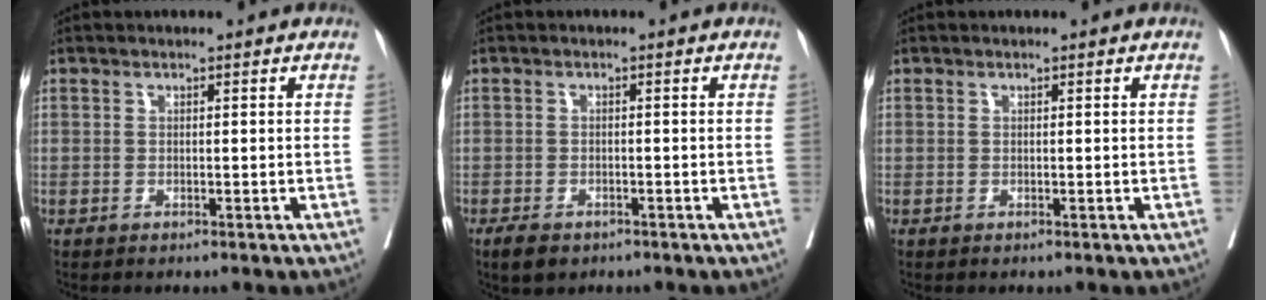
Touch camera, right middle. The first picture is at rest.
{"total": 3.5, "force": [-2.6, 1.7, 1.7], "torque": [-0.029, -0.003, -0.036]}
{"total": 0.0}